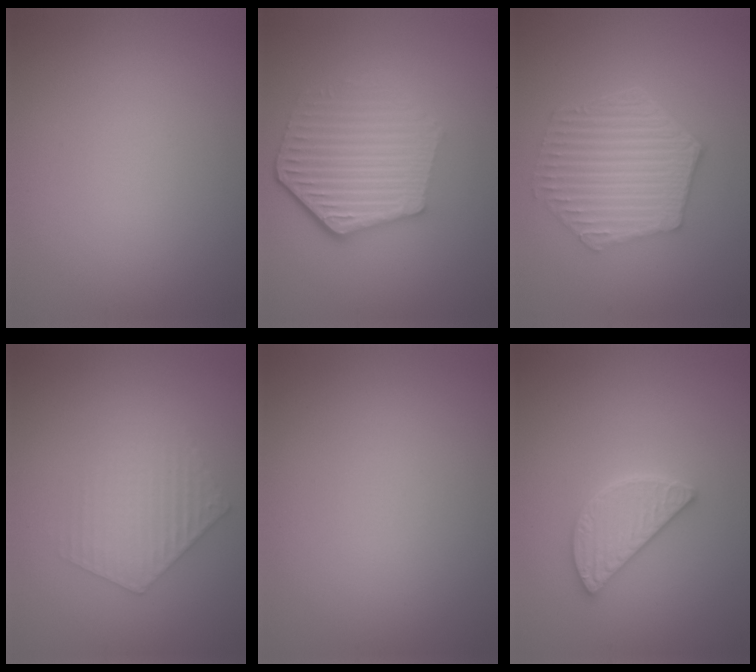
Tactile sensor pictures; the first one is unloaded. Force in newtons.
{"total": 6.1, "press": 4.6, "slide": 4.0}
{"total": 6.5, "press": 4.9, "slide": 4.3}
{"total": 2.9, "press": 2.9, "slide": 0.5}
{"total": 0.0}
{"total": 3.2, "press": 3.0, "slide": 1.2}